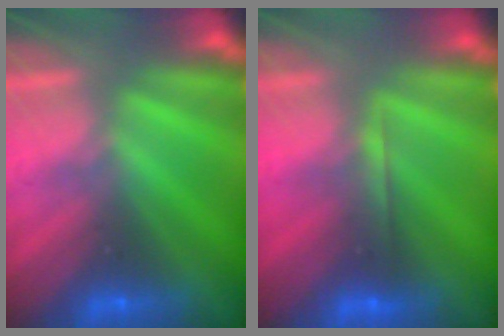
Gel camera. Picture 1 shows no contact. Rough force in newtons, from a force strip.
{"total": 1.7}